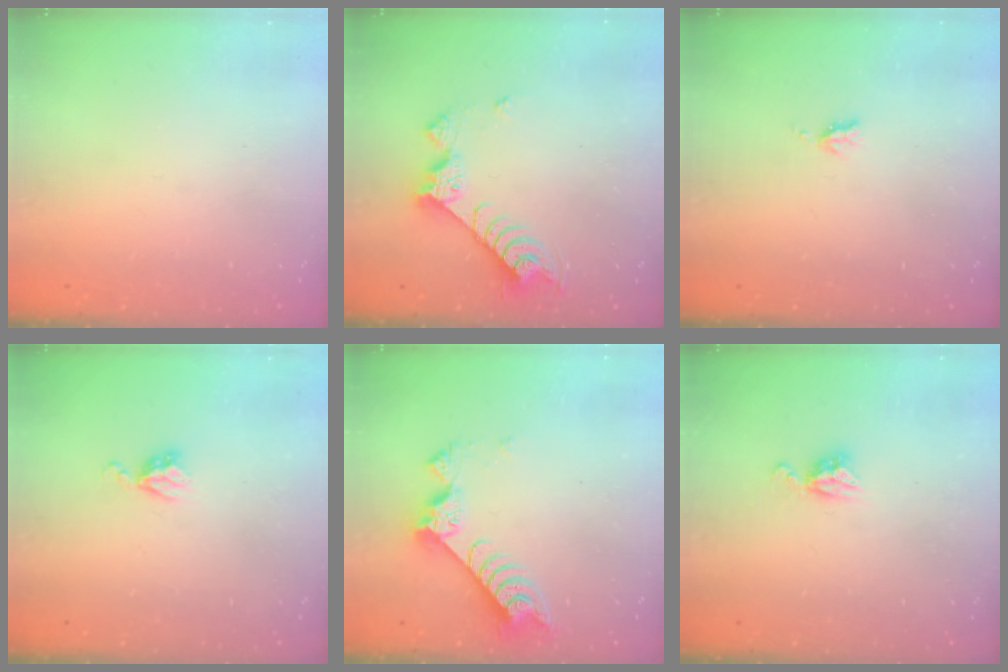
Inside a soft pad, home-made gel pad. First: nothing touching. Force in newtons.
{"total": 9.3, "press": 9.3, "slide": 0.4}
{"total": 3.3, "press": 3.3, "slide": 0.6}
{"total": 5.6, "press": 5.6, "slide": 0.5}
{"total": 9.0, "press": 9.0, "slide": 1.0}
{"total": 6.0, "press": 6.0, "slide": 0.4}